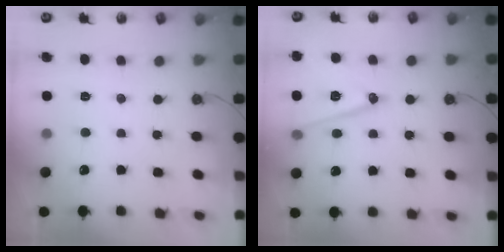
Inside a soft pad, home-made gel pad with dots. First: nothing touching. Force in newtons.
{"total": 14.1, "press": 13.7, "slide": 3.3}